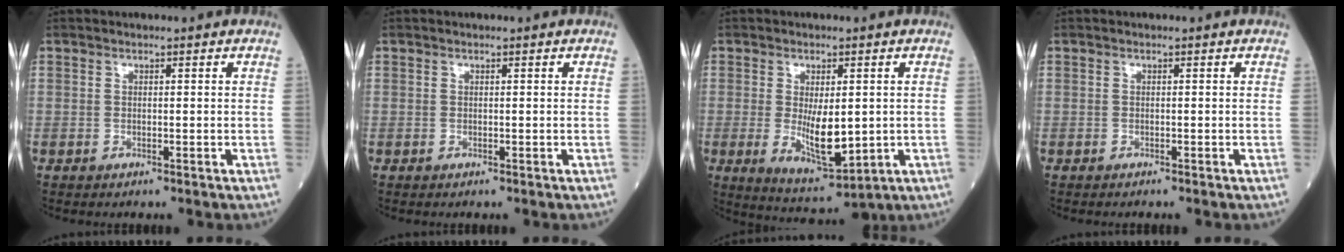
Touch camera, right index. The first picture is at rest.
{"total": 0.0}
{"total": 8.6, "force": [-0.8, 2.6, 8.1], "torque": [-0.143, -0.023, 0.000]}
{"total": 0.6, "force": [-0.5, 0.1, 0.2], "torque": [-0.005, -0.002, -0.010]}